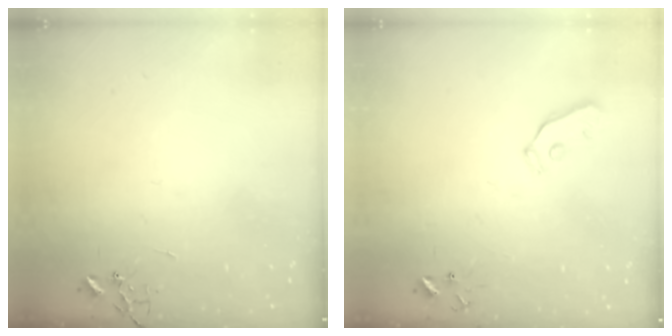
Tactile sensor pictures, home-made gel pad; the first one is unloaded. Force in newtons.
{"total": 3.7, "press": 3.6, "slide": 0.8}